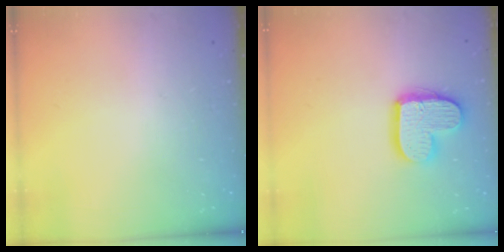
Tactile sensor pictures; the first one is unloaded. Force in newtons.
{"total": 14.4, "press": 14.3, "slide": 1.0}